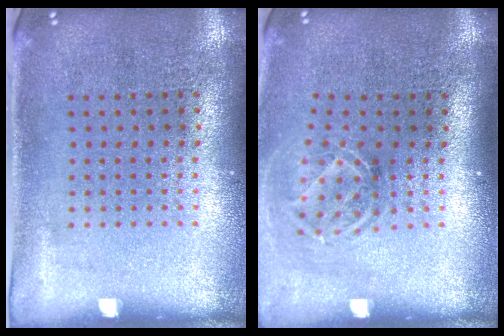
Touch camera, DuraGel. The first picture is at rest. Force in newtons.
{"total": 1.8, "press": 1.3, "slide": 1.3}